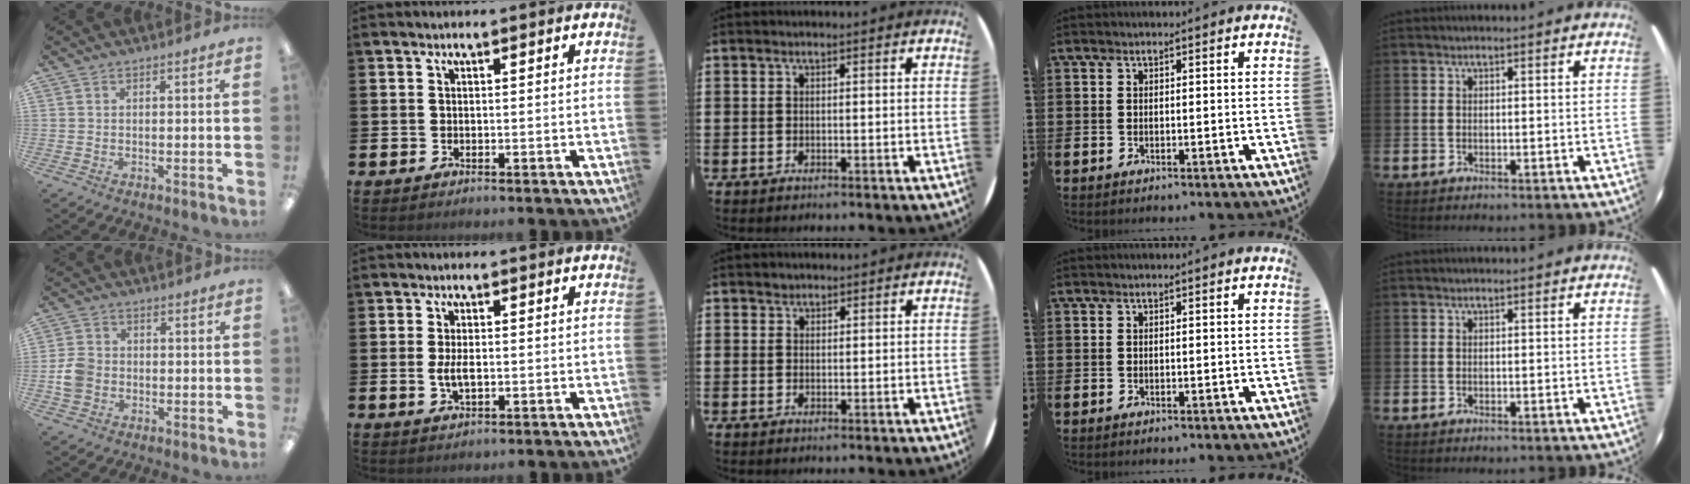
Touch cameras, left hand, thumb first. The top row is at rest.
{"thumb": {"total": 5.8, "force": [-1.0, 5.0, 2.8], "torque": [-0.048, 0.011, -0.017]}, "index": {"total": 2.8, "force": [-0.2, 1.3, 2.5], "torque": [-0.048, 0.002, -0.004]}, "middle": {"total": 1.0, "force": [0.9, 0.4, -0.1], "torque": [0.001, 0.002, 0.017]}}